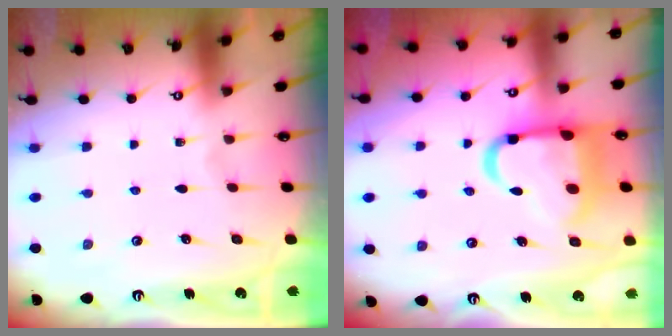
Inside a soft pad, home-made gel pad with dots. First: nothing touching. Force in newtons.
{"total": 16.1, "press": 16.0, "slide": 1.9}